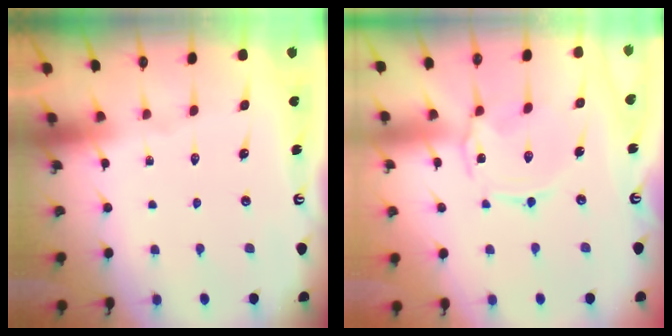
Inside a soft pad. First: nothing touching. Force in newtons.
{"total": 1.5, "press": 1.5, "slide": 0.4}